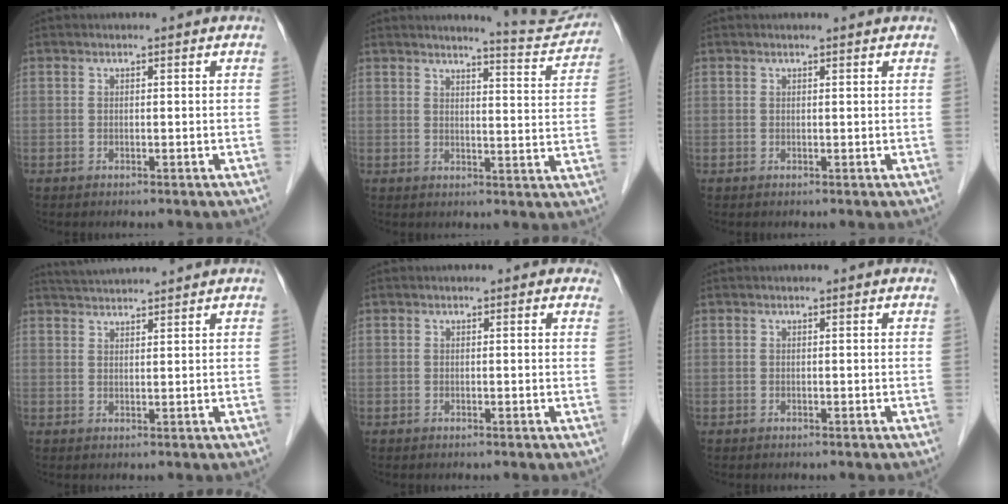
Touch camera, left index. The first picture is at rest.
{"total": 7.9, "force": [7.8, -0.1, 0.9], "torque": [-0.014, -0.030, 0.087]}
{"total": 1.3, "force": [1.2, 0.0, 0.4], "torque": [-0.011, 0.007, 0.015]}
{"total": 5.8, "force": [5.5, -0.6, 1.6], "torque": [-0.030, 0.030, 0.089]}
{"total": 1.2, "force": [0.9, 0.6, 0.5], "torque": [0.003, -0.001, 0.001]}
{"total": 0.0}